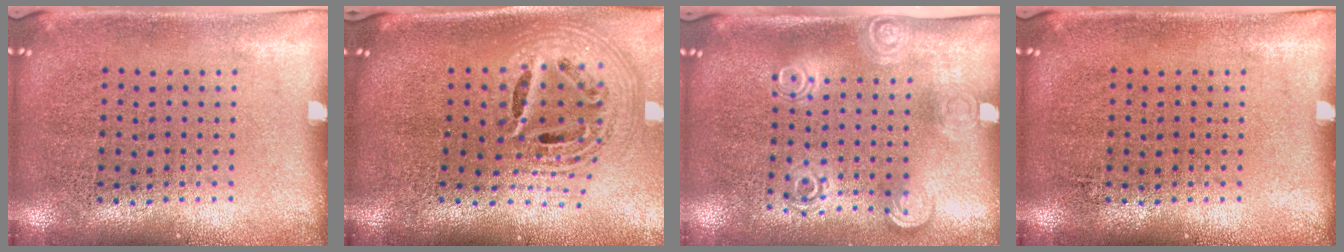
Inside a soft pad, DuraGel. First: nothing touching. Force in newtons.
{"total": 2.7, "press": 1.8, "slide": 1.9}
{"total": 1.7, "press": 1.3, "slide": 1.1}
{"total": 0.0}